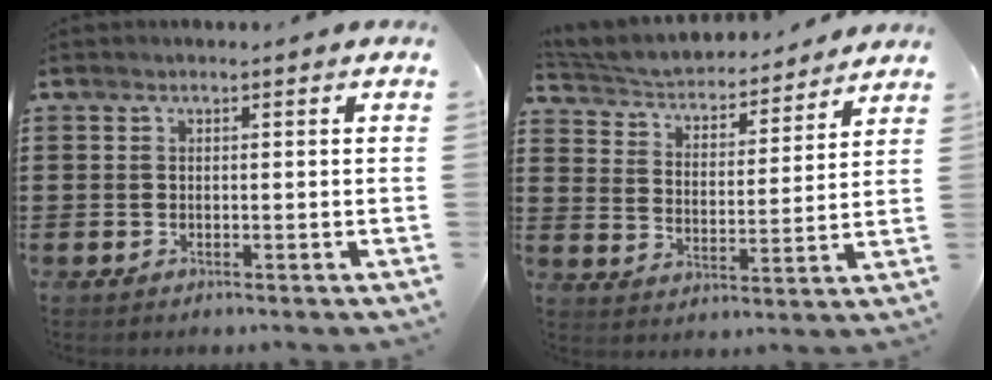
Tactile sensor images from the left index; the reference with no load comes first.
{"total": 3.4, "force": [3.3, 0.7, 0.4], "torque": [-0.031, -0.029, 0.049]}